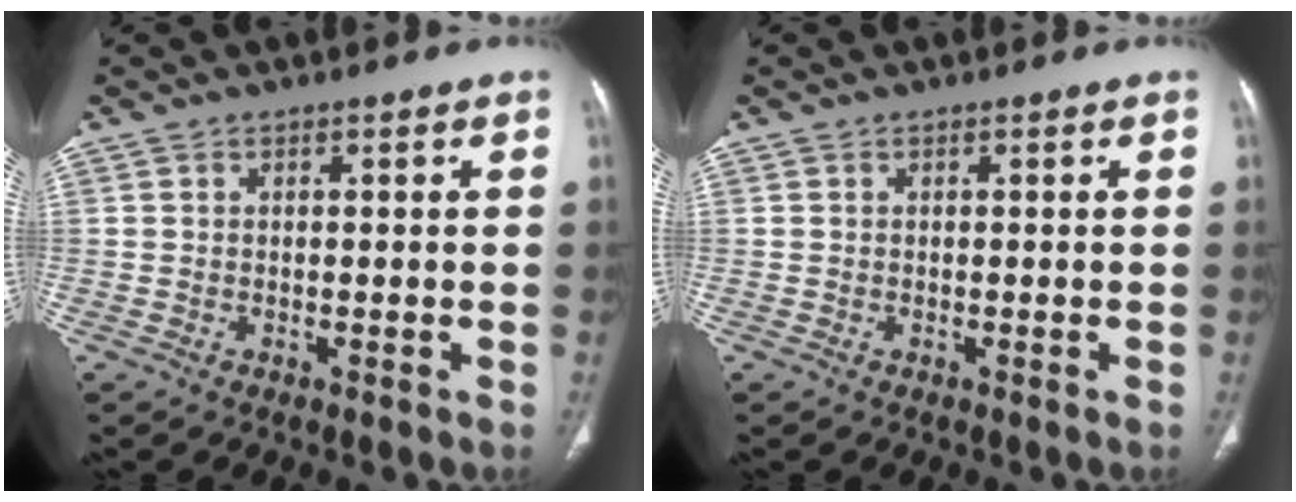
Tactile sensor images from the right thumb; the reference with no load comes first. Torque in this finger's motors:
{"motor_torque": [0.00, 0.02, 0.16, -0.15, 0.02]}